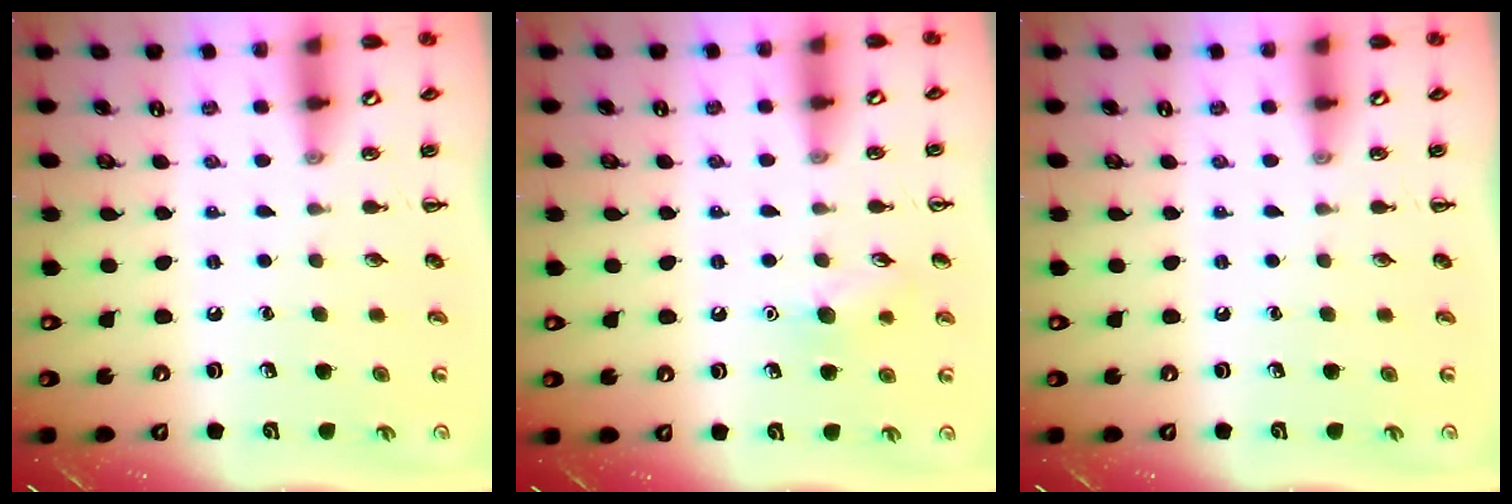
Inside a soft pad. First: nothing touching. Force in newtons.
{"total": 7.0, "press": 6.8, "slide": 1.6}
{"total": 0.0}